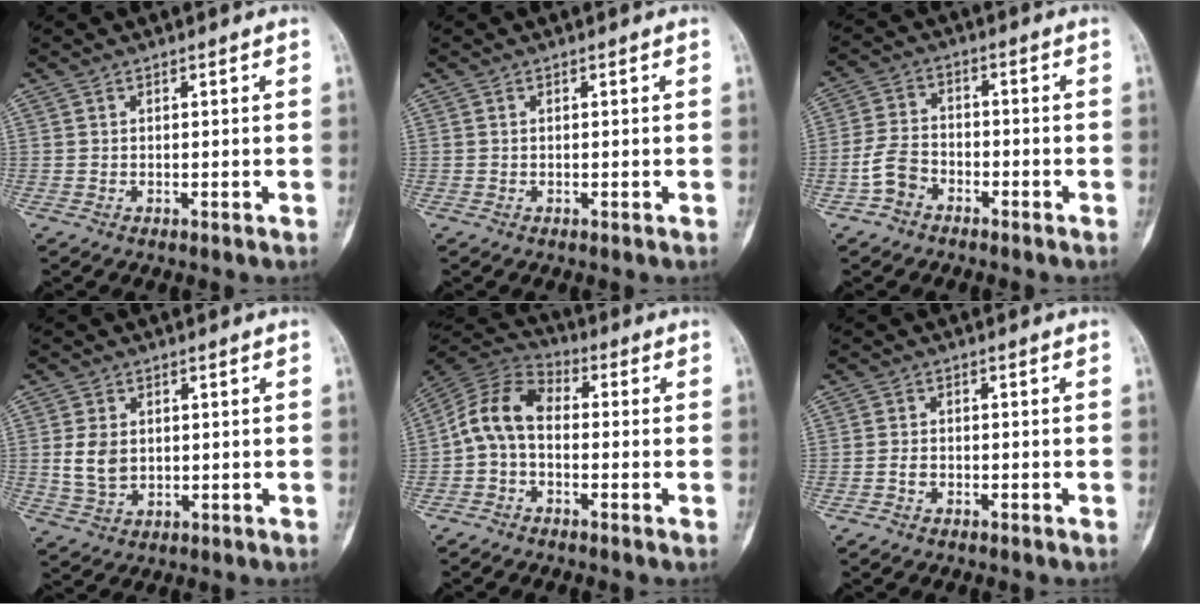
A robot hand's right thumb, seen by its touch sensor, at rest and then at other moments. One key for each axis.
{"total": 0.0}
{"total": 5.8, "fx": -3.2, "fy": 3.9, "fz": 2.9, "tx": -0.052, "ty": 0.027, "tz": -0.065}
{"total": 5.8, "fx": 0.5, "fy": 4.2, "fz": 4.0, "tx": -0.067, "ty": -0.003, "tz": 0.018}
{"total": 9.1, "fx": -1.0, "fy": 5.9, "fz": 6.8, "tx": -0.124, "ty": 0.030, "tz": -0.037}
{"total": 1.6, "fx": -0.9, "fy": 1.0, "fz": 0.9, "tx": -0.016, "ty": 0.008, "tz": -0.020}